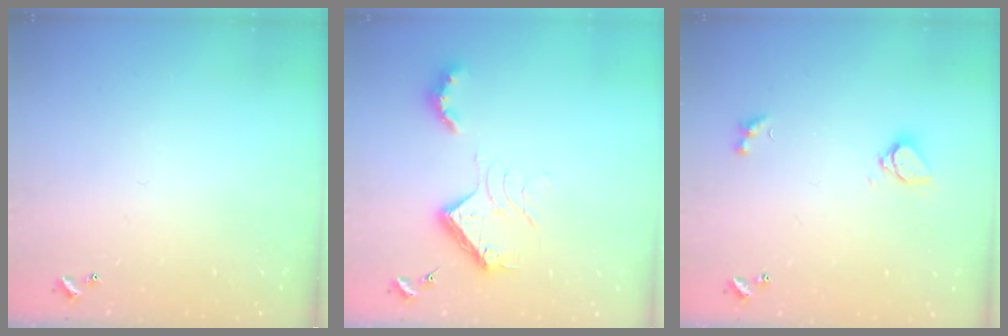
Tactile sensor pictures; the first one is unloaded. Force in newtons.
{"total": 12.0, "press": 12.0, "slide": 0.4}
{"total": 2.1, "press": 2.0, "slide": 0.5}